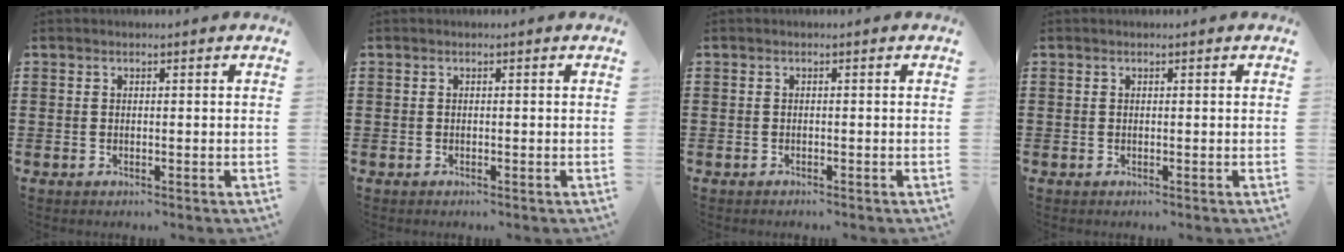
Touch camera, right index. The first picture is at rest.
{"total": 0.0}
{"total": 0.5, "force": [-0.5, 0.1, 0.0], "torque": [-0.001, 0.000, -0.011]}
{"total": 0.0}